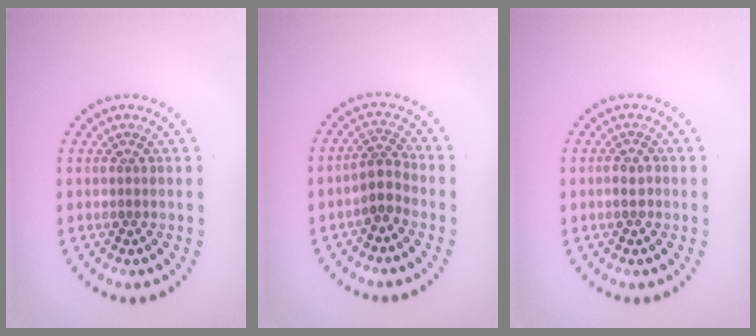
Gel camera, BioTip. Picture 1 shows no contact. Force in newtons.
{"total": 2.3, "press": 1.8, "slide": 1.3}
{"total": 1.2, "press": 1.2, "slide": 0.3}